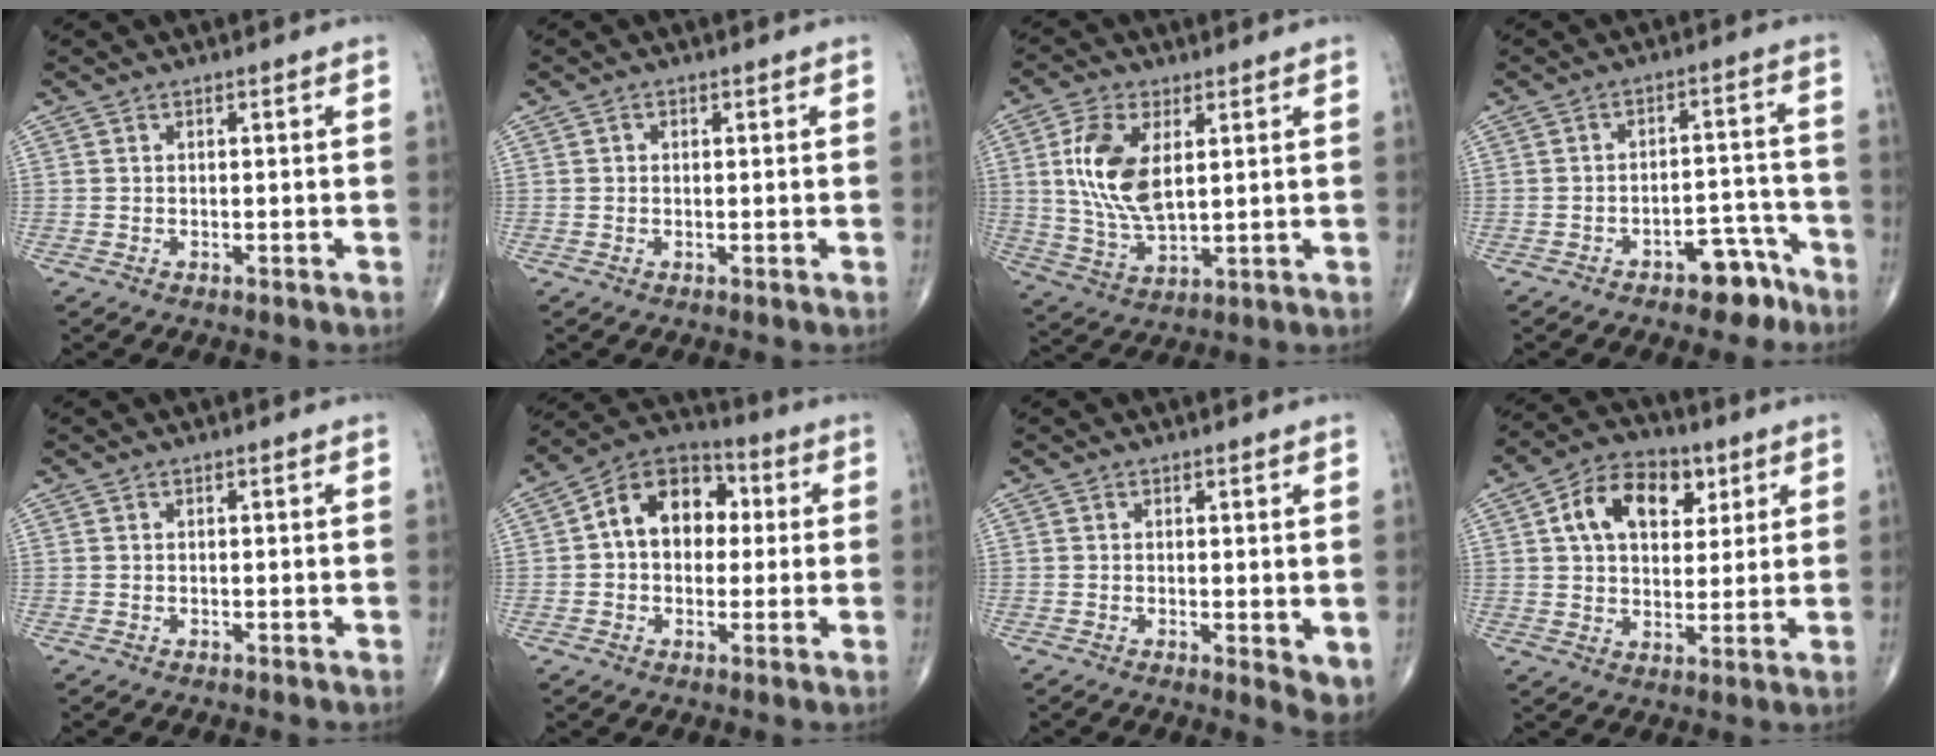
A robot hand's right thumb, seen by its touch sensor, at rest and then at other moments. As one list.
[{"total": 0.6, "force": [0.2, 0.6, 0.3], "torque": [0.000, 0.000, 0.002]}, {"total": 12.3, "force": [2.8, 6.2, 10.3], "torque": [-0.207, -0.014, 0.061]}, {"total": 7.1, "force": [-4.9, 3.6, 3.8], "torque": [-0.028, 0.055, -0.065]}, {"total": 0.0}, {"total": 13.1, "force": [1.6, 9.5, 8.9], "torque": [-0.106, 0.029, 0.012]}, {"total": 4.1, "force": [-0.1, 1.4, 3.9], "torque": [-0.050, -0.014, -0.001]}, {"total": 13.3, "force": [4.6, 8.7, 8.8], "torque": [-0.114, 0.001, 0.073]}]